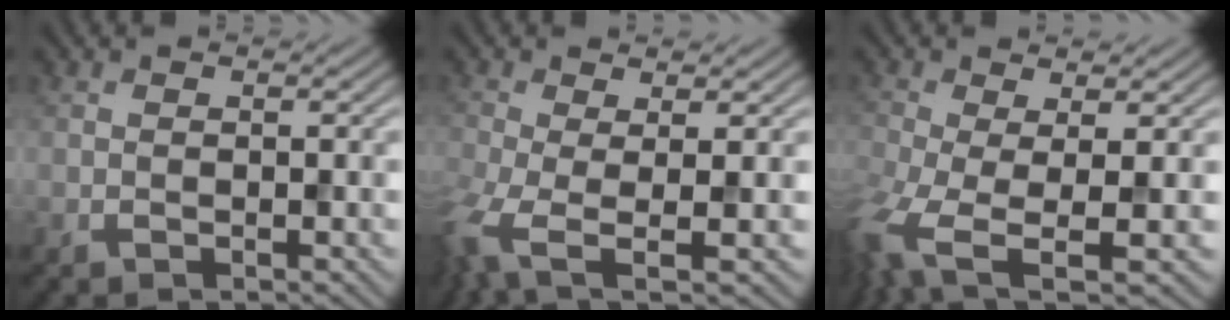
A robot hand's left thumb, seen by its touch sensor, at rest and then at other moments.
{"total": 5.5, "force": [-2.4, 1.7, 4.6], "torque": [-0.112, -0.020, -0.047]}
{"total": 7.1, "force": [-2.7, 2.6, 6.0], "torque": [-0.142, -0.029, -0.048]}